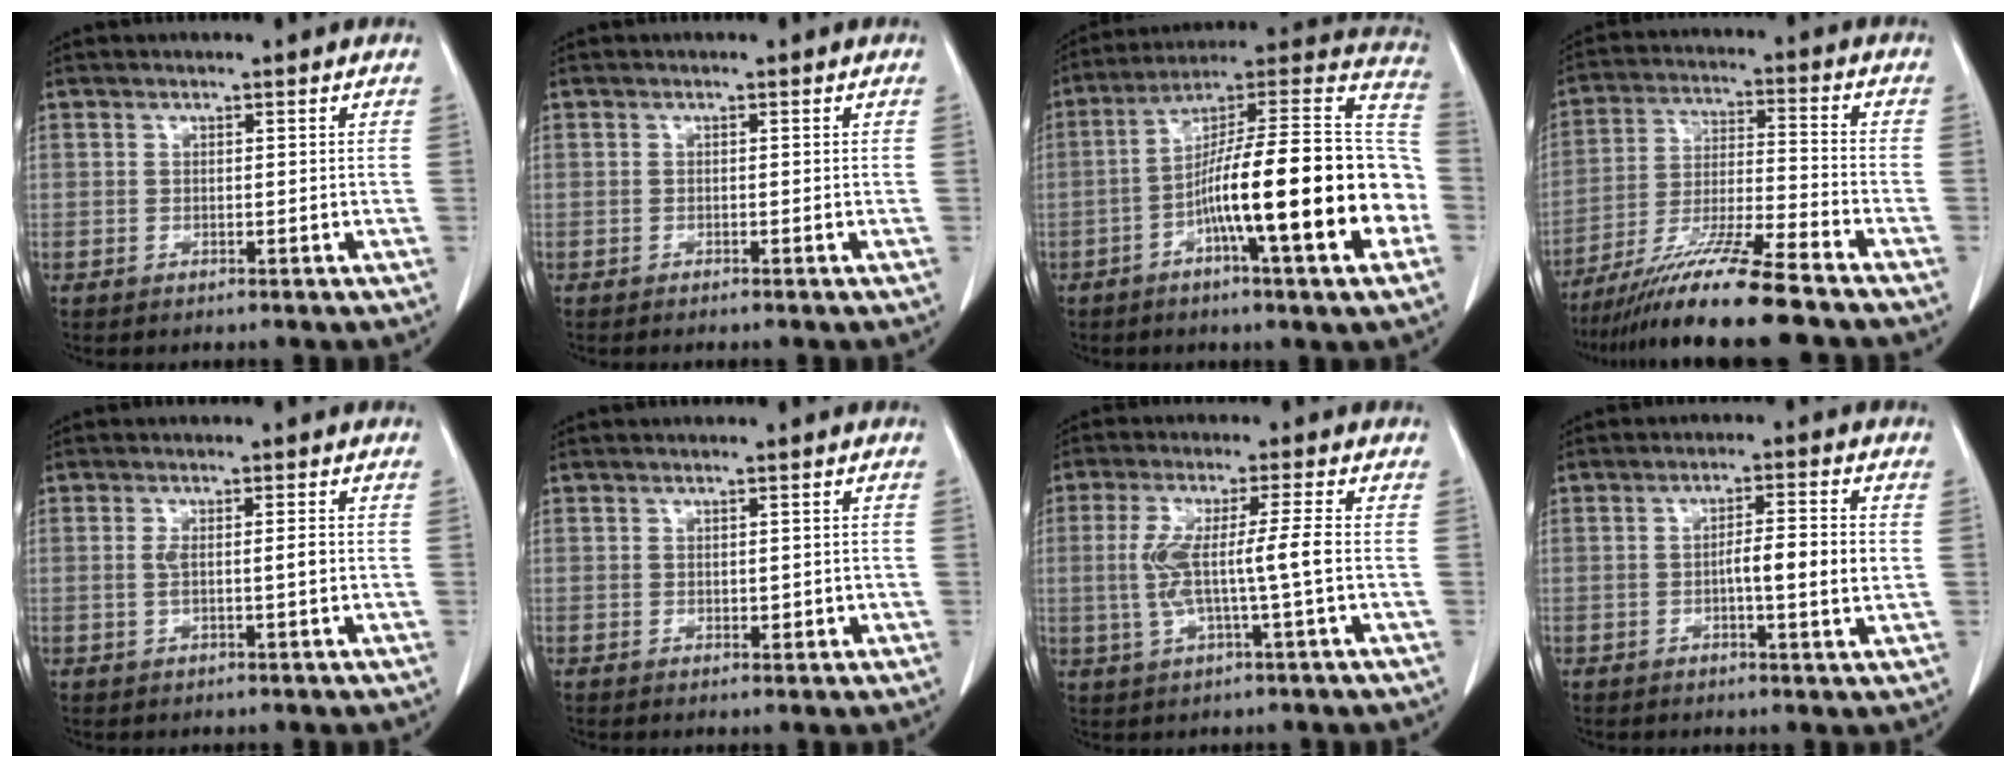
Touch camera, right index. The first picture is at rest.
{"total": 0.9, "force": [-0.7, -0.2, 0.4], "torque": [-0.008, 0.001, -0.010]}
{"total": 23.2, "force": [-6.1, 1.6, 22.4], "torque": [-0.284, 0.016, -0.096]}
{"total": 14.2, "force": [-11.3, -1.1, 8.6], "torque": [-0.158, -0.024, -0.199]}
{"total": 2.6, "force": [-0.1, 0.4, 2.6], "torque": [-0.048, 0.004, 0.002]}
{"total": 1.3, "force": [0.0, 0.8, 1.0], "torque": [-0.007, 0.001, 0.005]}
{"total": 7.7, "force": [-0.5, -0.2, 7.7], "torque": [-0.153, 0.010, -0.005]}
{"total": 6.1, "force": [-0.3, 0.5, 6.1], "torque": [-0.097, 0.003, -0.006]}